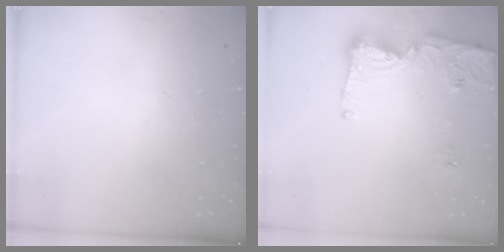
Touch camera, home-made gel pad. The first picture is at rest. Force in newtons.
{"total": 11.7, "press": 11.6, "slide": 1.1}